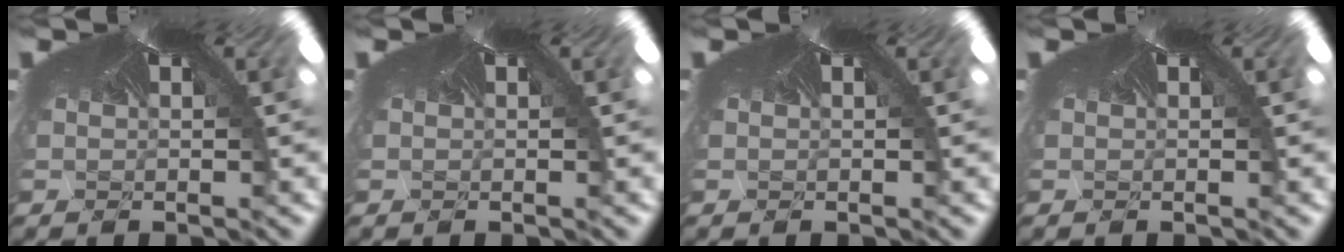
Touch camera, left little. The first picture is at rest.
{"total": 0.0}
{"total": 0.0}
{"total": 0.0}